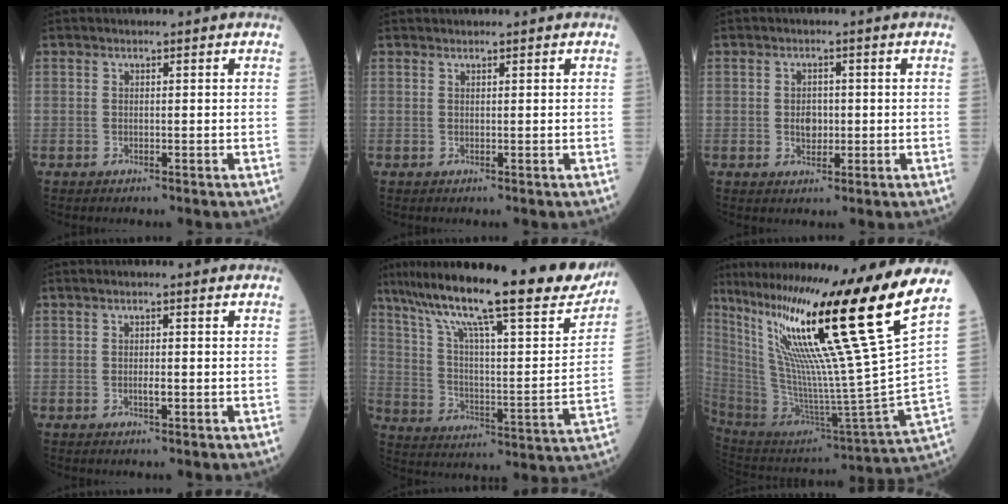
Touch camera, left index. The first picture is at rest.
{"total": 0.5, "force": [0.5, 0.0, 0.0], "torque": [-0.004, 0.009, 0.013]}
{"total": 2.5, "force": [-0.2, 1.9, 1.6], "torque": [-0.024, 0.003, -0.001]}
{"total": 1.3, "force": [-0.1, 0.1, 1.3], "torque": [-0.025, 0.000, -0.002]}
{"total": 28.0, "force": [21.9, 4.0, 16.9], "torque": [-0.280, -0.006, 0.313]}
{"total": 29.7, "force": [19.0, -3.8, 22.5], "torque": [-0.386, -0.069, 0.316]}